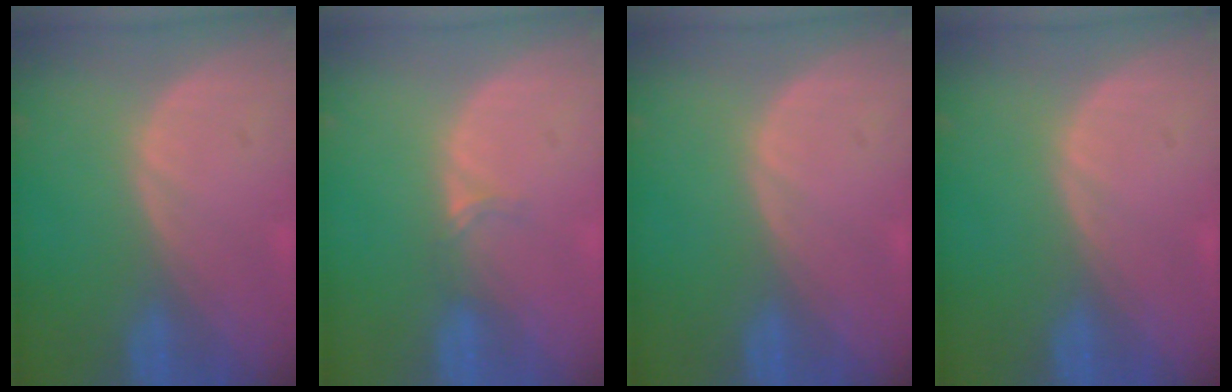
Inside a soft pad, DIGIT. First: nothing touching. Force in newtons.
{"total": 1.6, "press": 1.3, "slide": 1.1}
{"total": 0.0}
{"total": 0.0}